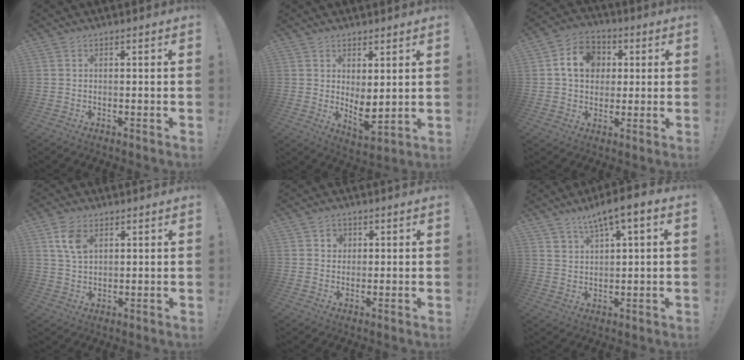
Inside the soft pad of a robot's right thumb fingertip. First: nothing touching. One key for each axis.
{"total": 5.9, "fx": 1.9, "fy": 2.6, "fz": 4.9, "tx": -0.057, "ty": -0.028, "tz": 0.043}
{"total": 11.6, "fx": 2.9, "fy": 9.6, "fz": 5.8, "tx": -0.085, "ty": 0.003, "tz": 0.059}
{"total": 7.4, "fx": 3.3, "fy": 4.5, "fz": 4.9, "tx": -0.076, "ty": -0.009, "tz": 0.062}
{"total": 3.0, "fx": 1.1, "fy": 2.7, "fz": 0.7, "tx": -0.008, "ty": -0.003, "tz": 0.017}
{"total": 6.5, "fx": 3.8, "fy": 2.0, "fz": 4.8, "tx": -0.079, "ty": -0.017, "tz": 0.067}